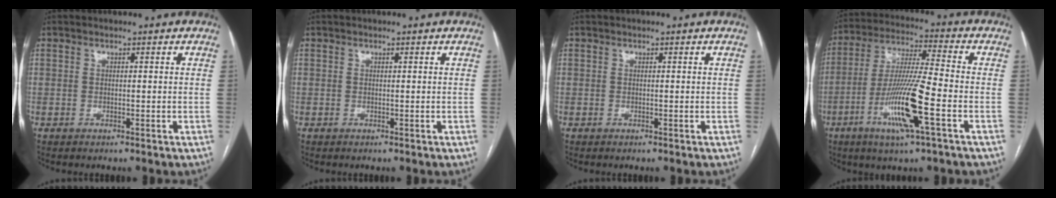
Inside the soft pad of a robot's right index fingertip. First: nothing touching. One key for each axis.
{"total": 0.0}
{"total": 0.0}
{"total": 13.6, "fx": -5.0, "fy": 0.1, "fz": 12.6, "tx": -0.252, "ty": -0.014, "tz": -0.097}